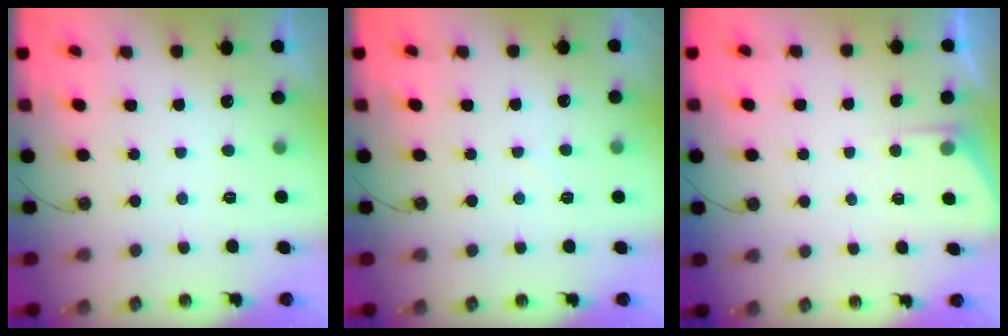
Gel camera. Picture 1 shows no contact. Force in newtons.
{"total": 3.6, "press": 3.6, "slide": 0.6}
{"total": 3.0, "press": 2.9, "slide": 0.4}